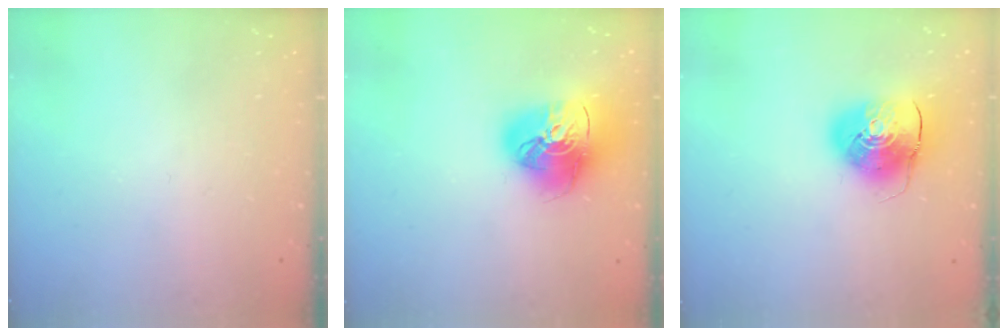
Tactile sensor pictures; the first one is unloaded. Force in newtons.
{"total": 17.6, "press": 17.5, "slide": 1.7}
{"total": 10.4, "press": 10.2, "slide": 1.7}